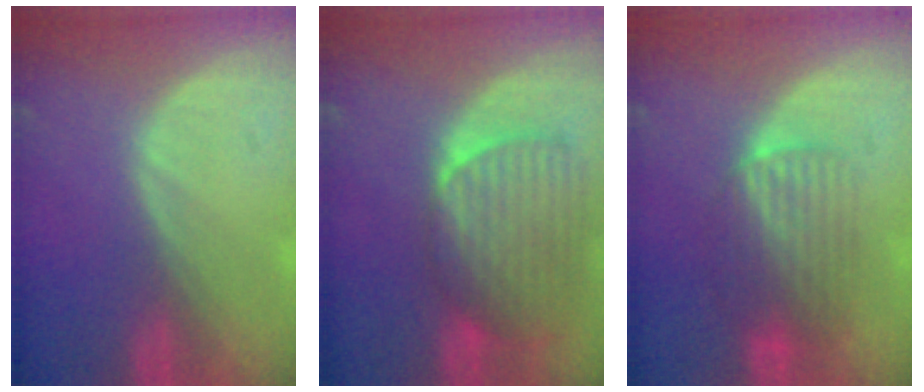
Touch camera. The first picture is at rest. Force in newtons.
{"total": 10.0, "press": 8.6, "slide": 5.0}
{"total": 6.5, "press": 6.4, "slide": 1.0}